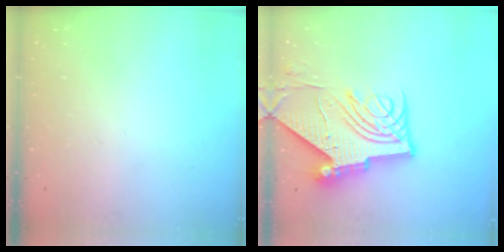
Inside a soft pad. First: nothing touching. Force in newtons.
{"total": 15.5, "press": 15.4, "slide": 1.5}